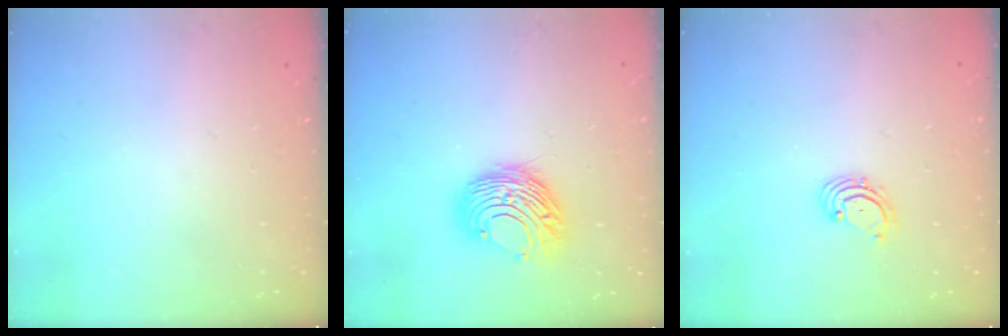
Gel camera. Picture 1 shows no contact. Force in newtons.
{"total": 10.9, "press": 10.9, "slide": 0.6}
{"total": 2.0, "press": 1.9, "slide": 0.6}